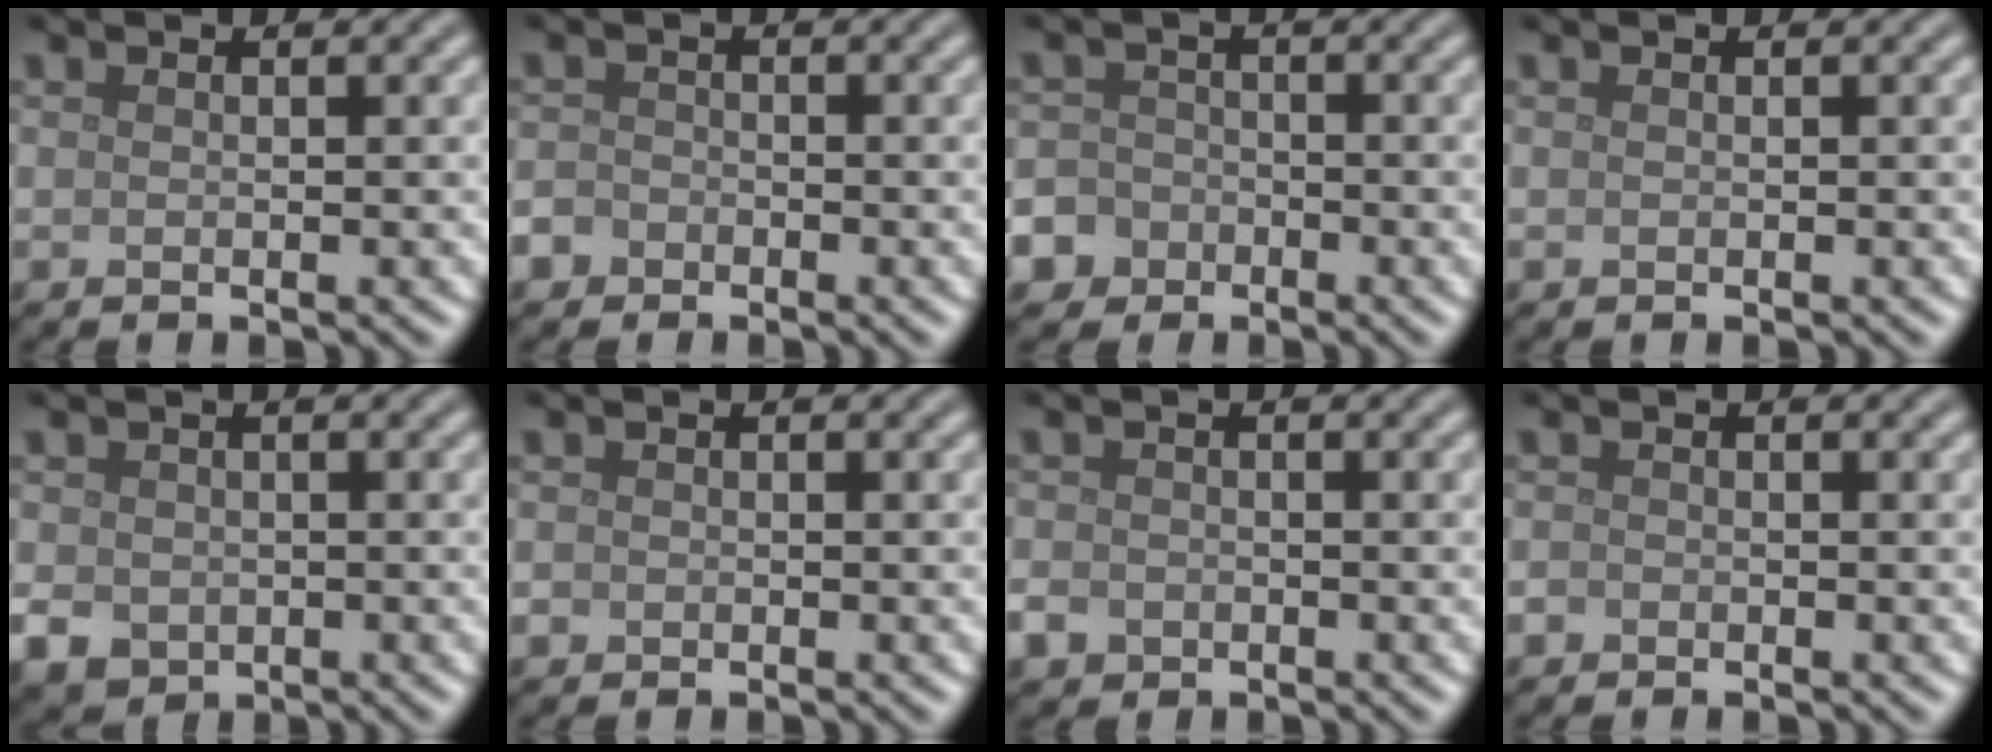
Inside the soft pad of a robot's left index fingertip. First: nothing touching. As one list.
[{"total": 1.9, "force": [-1.2, 1.4, 0.3], "torque": [0.003, 0.004, -0.026]}, {"total": 6.0, "force": [-3.5, 4.7, 0.9], "torque": [-0.013, -0.013, -0.078]}, {"total": 0.0}, {"total": 3.3, "force": [-0.9, 2.8, 1.5], "torque": [-0.036, -0.012, -0.018]}, {"total": 0.7, "force": [-0.3, 0.6, 0.1], "torque": [0.001, -0.004, -0.008]}, {"total": 2.0, "force": [-1.1, 1.6, 0.6], "torque": [-0.009, -0.004, -0.026]}, {"total": 0.6, "force": [-0.4, 0.5, 0.1], "torque": [0.000, -0.003, -0.009]}]